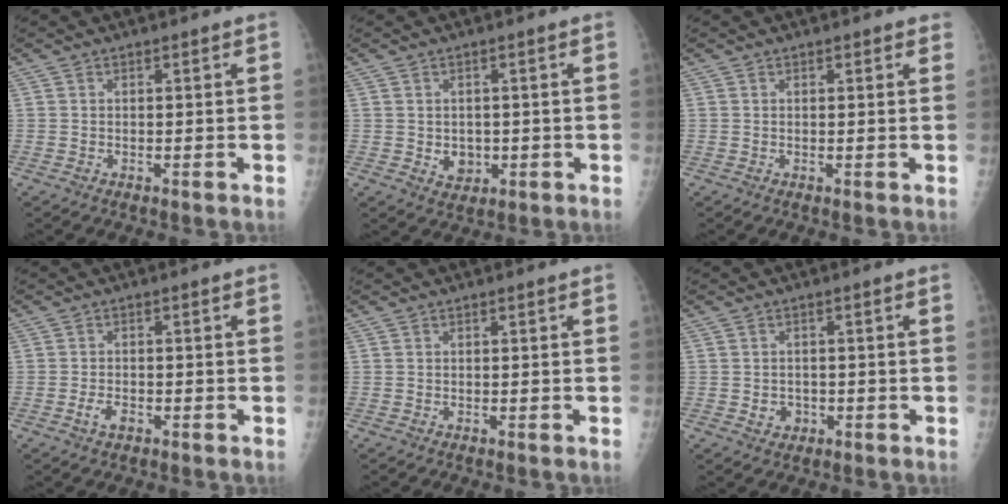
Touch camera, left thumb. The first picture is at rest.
{"total": 3.6, "force": [-0.4, 3.0, 1.8], "torque": [-0.012, -0.001, 0.005]}
{"total": 1.2, "force": [0.9, 0.6, 0.7], "torque": [-0.001, -0.002, 0.007]}
{"total": 2.4, "force": [-1.2, 1.3, 1.6], "torque": [-0.031, 0.007, -0.020]}
{"total": 0.0}
{"total": 2.6, "force": [-0.7, 2.3, 0.9], "torque": [-0.002, 0.004, -0.004]}